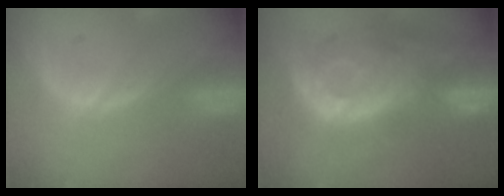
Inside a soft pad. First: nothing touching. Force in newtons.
{"total": 12.1, "press": 10.7, "slide": 5.5}